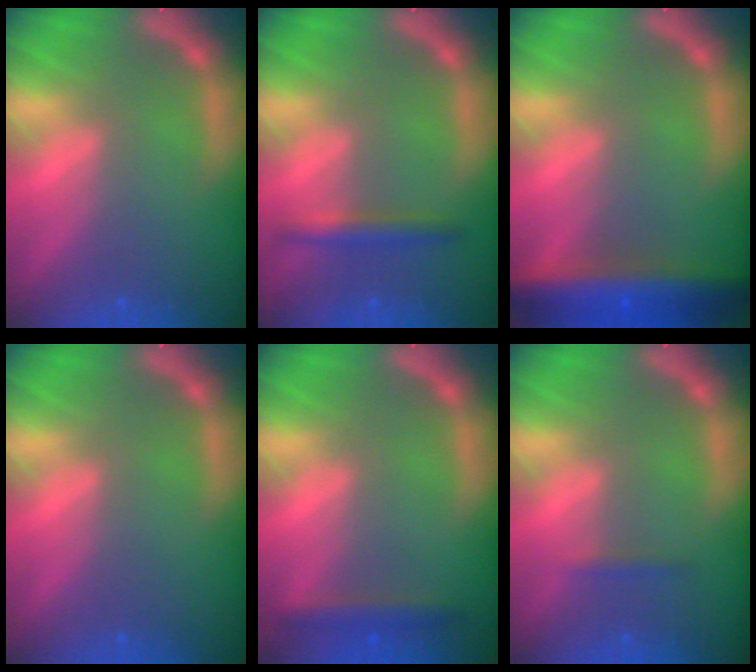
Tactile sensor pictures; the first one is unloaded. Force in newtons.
{"total": 2.4}
{"total": 8.6}
{"total": 0.0}
{"total": 2.4}
{"total": 0.9}